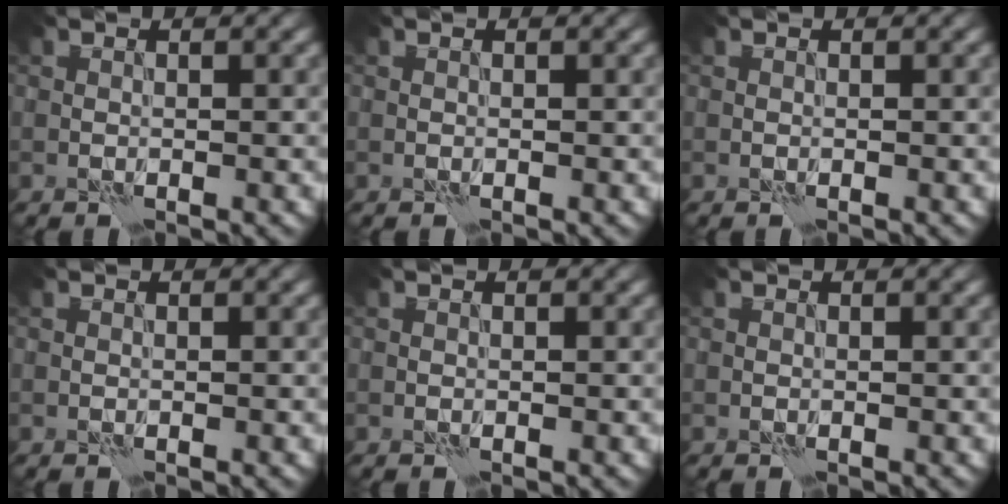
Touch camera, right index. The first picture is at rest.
{"total": 0.0}
{"total": 0.0}
{"total": 0.0}
{"total": 0.0}
{"total": 0.0}